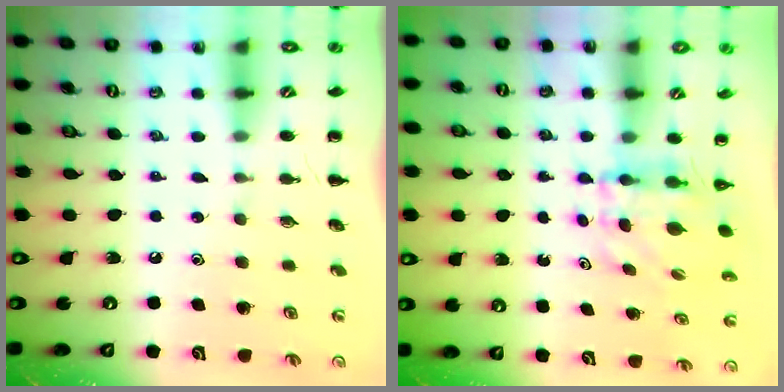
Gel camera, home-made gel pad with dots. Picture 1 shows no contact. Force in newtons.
{"total": 4.1, "press": 4.1, "slide": 0.0}